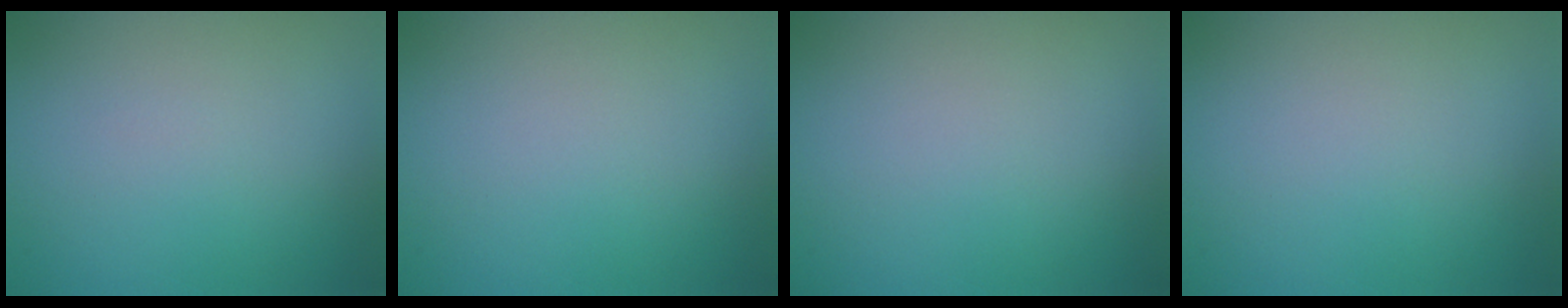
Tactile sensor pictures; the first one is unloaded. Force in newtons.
{"total": 0.0}
{"total": 0.0}
{"total": 0.0}